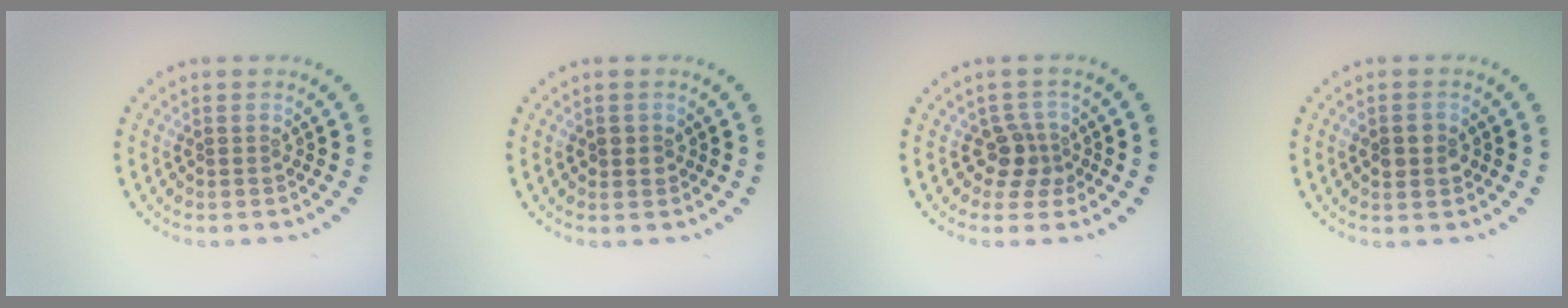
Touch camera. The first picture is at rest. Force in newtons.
{"total": 1.0, "press": 1.0, "slide": 0.3}
{"total": 2.3, "press": 1.7, "slide": 1.5}
{"total": 2.7, "press": 2.7, "slide": 0.1}